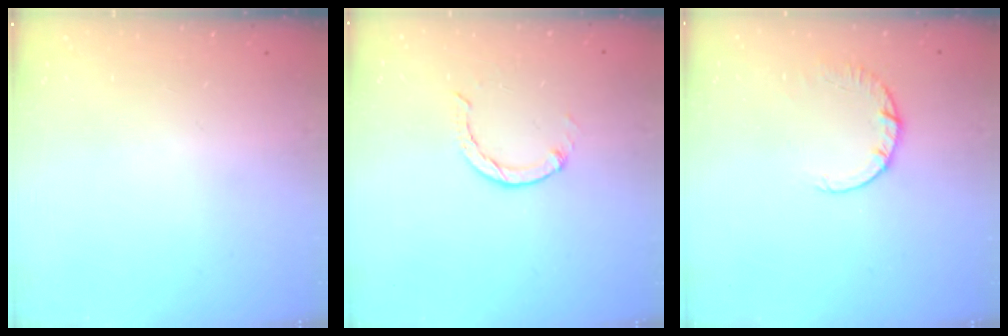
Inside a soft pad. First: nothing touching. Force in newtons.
{"total": 0.0}
{"total": 2.4, "press": 2.4, "slide": 0.2}